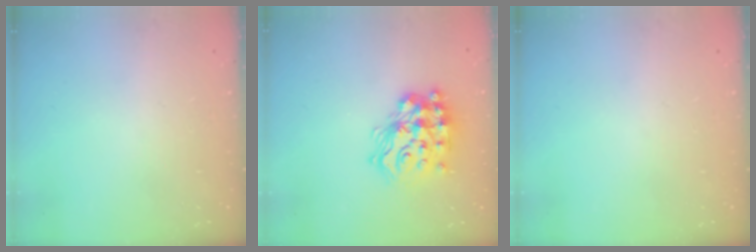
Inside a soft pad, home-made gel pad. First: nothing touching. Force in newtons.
{"total": 17.8, "press": 17.8, "slide": 1.4}
{"total": 0.0}